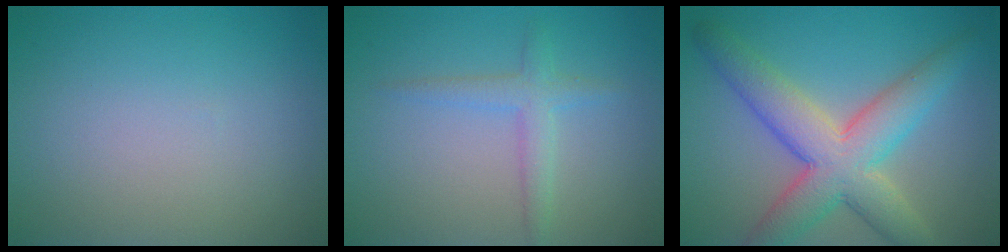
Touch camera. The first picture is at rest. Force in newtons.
{"total": 2.2, "press": 2.2, "slide": 0.0}
{"total": 7.9, "press": 7.9, "slide": 0.3}